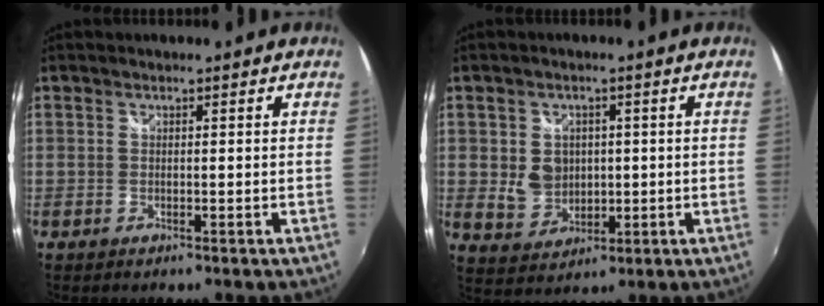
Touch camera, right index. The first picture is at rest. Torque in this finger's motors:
{"motor_torque": [0.39, 0.51, 0.06, 0.04]}